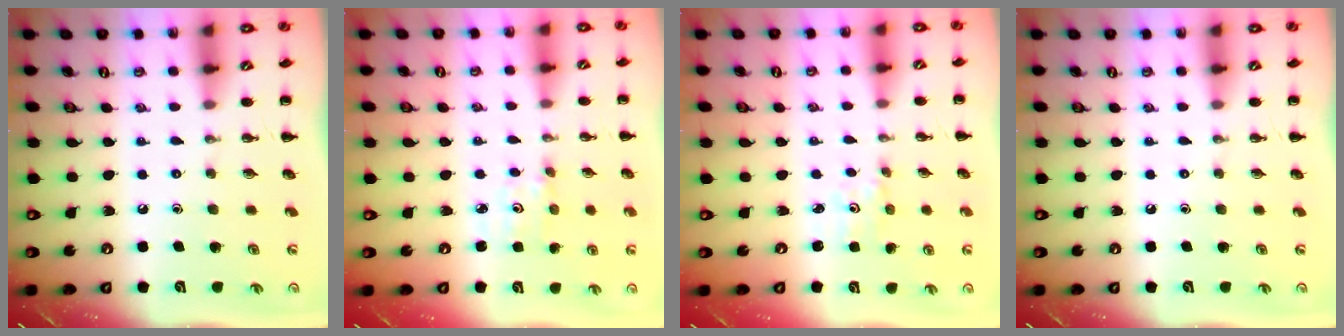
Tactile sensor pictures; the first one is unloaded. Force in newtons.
{"total": 2.4, "press": 2.3, "slide": 0.8}
{"total": 0.9, "press": 0.8, "slide": 0.4}
{"total": 0.0}